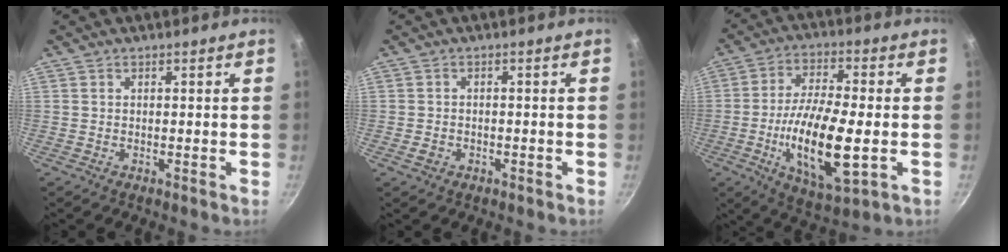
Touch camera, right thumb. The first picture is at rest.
{"total": 2.1, "force": [-0.9, 1.6, 0.9], "torque": [-0.015, 0.013, -0.012]}
{"total": 17.2, "force": [-3.3, 6.0, 15.8], "torque": [-0.295, 0.005, -0.060]}